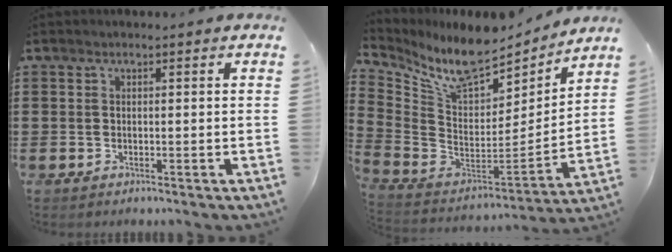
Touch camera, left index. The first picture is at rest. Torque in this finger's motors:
{"motor_torque": [2.14, 0.00, 0.27, 0.12]}